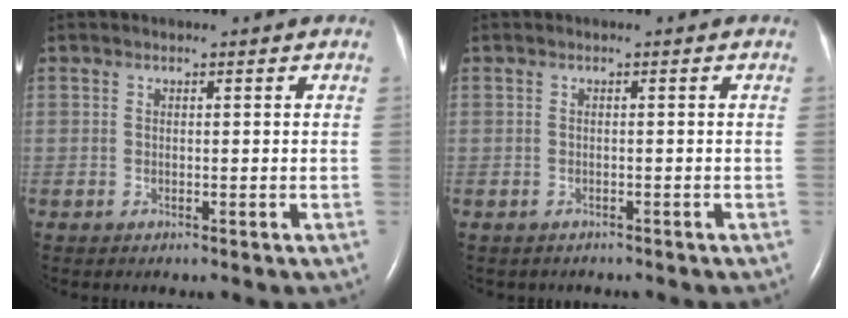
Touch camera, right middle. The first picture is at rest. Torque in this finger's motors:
{"motor_torque": [-0.22, 0.05, -0.03, 0.01]}